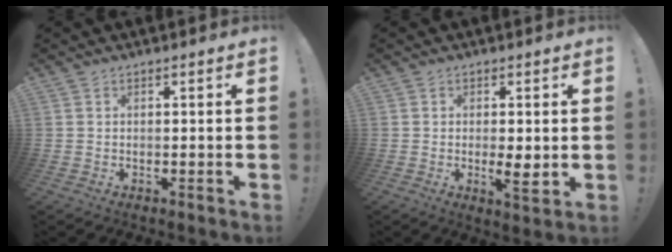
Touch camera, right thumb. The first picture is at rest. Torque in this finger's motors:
{"motor_torque": [-0.12, 0.18, 0.08, 0.05, -0.07]}